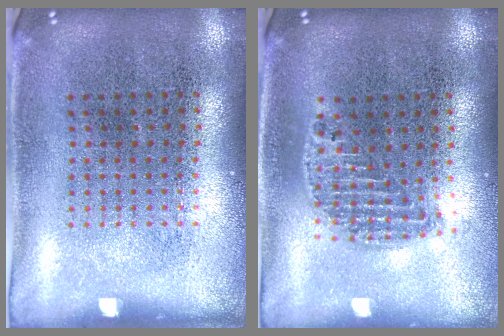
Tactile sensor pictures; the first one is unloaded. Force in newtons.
{"total": 1.2, "press": 1.1, "slide": 0.5}